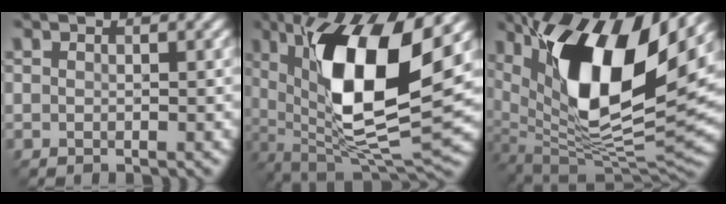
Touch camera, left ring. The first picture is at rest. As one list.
[{"total": 12.2, "force": [3.5, 3.6, 11.1], "torque": [-0.191, -0.010, 0.068]}, {"total": 13.8, "force": [6.0, 5.0, 11.3], "torque": [-0.209, -0.005, 0.110]}]